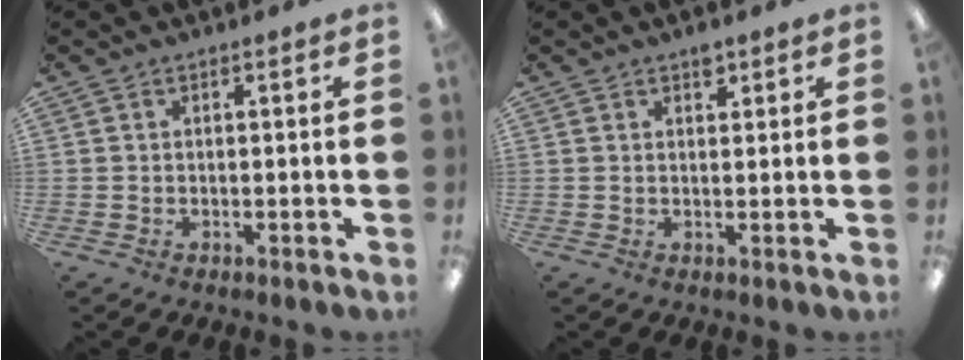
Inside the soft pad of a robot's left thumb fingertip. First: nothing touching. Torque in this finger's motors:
{"motor_torque": [0.21, 0.06, 0.53, -0.38, 0.00]}